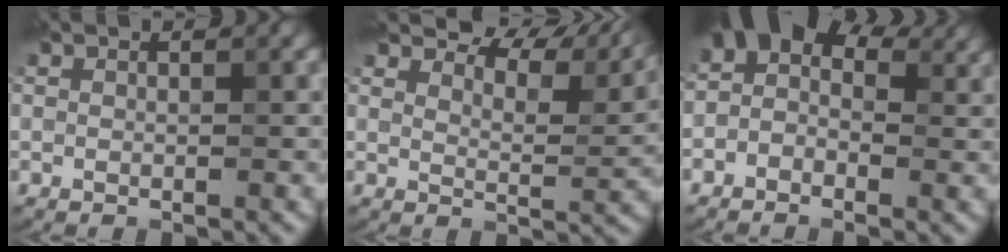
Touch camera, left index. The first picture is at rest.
{"total": 7.8, "force": [6.8, 2.0, 3.3], "torque": [-0.053, 0.010, 0.094]}
{"total": 6.0, "force": [0.8, 4.3, 4.1], "torque": [-0.050, 0.015, -0.007]}